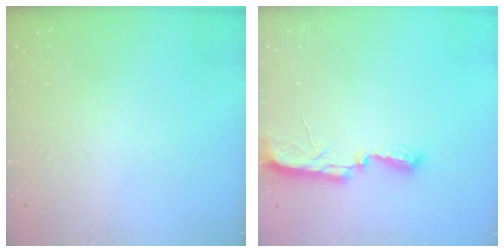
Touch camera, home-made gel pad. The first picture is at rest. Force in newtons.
{"total": 7.7, "press": 7.7, "slide": 0.8}